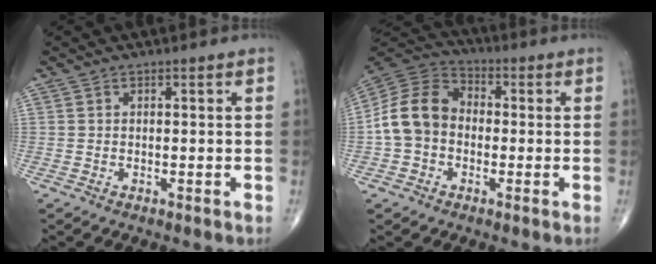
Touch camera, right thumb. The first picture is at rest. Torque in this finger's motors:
{"motor_torque": [-0.52, 0.68, 0.19, -0.02, 0.29]}